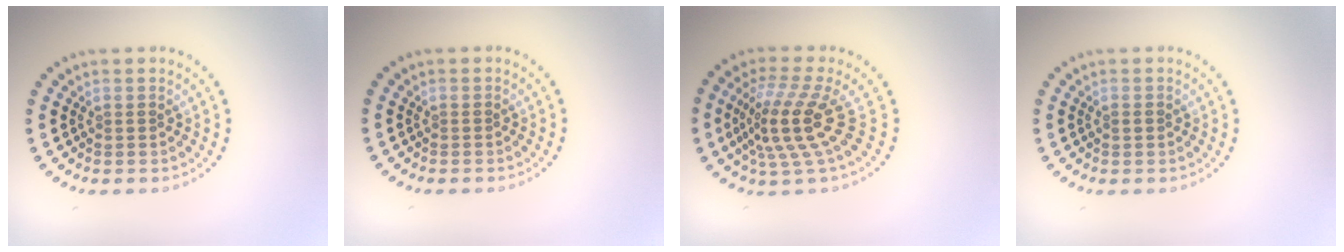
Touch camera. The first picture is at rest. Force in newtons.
{"total": 0.0}
{"total": 4.8, "press": 3.5, "slide": 3.2}
{"total": 0.8, "press": 0.8, "slide": 0.1}